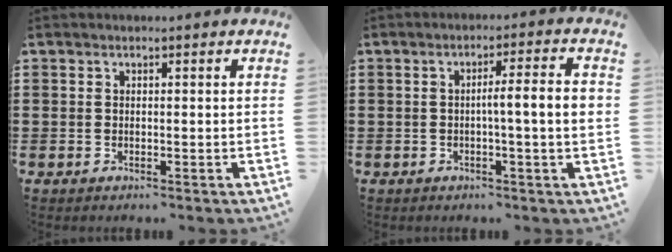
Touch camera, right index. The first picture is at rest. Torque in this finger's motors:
{"motor_torque": [1.10, -0.42, 0.19, 0.13]}